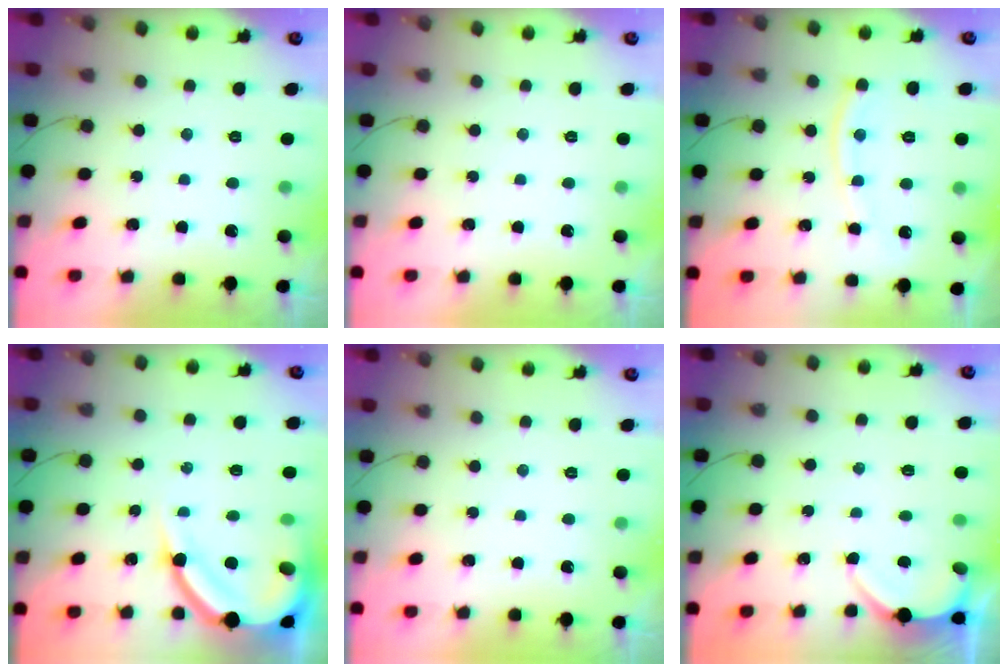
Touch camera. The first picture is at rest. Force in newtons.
{"total": 0.0}
{"total": 9.9, "press": 9.8, "slide": 1.1}
{"total": 13.3, "press": 13.3, "slide": 1.3}
{"total": 0.0}
{"total": 2.9, "press": 2.8, "slide": 0.4}